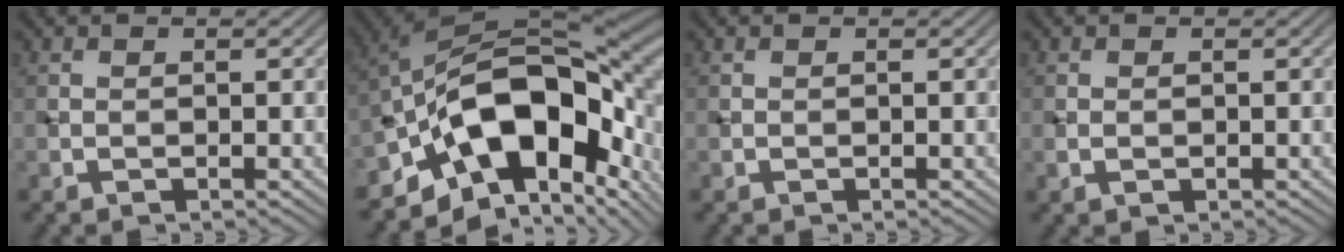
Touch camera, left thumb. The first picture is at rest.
{"total": 16.0, "force": [-5.2, 9.3, 11.9], "torque": [-0.180, -0.002, -0.098]}
{"total": 0.0}
{"total": 0.8, "force": [-0.2, 0.5, 0.6], "torque": [-0.012, 0.000, -0.003]}